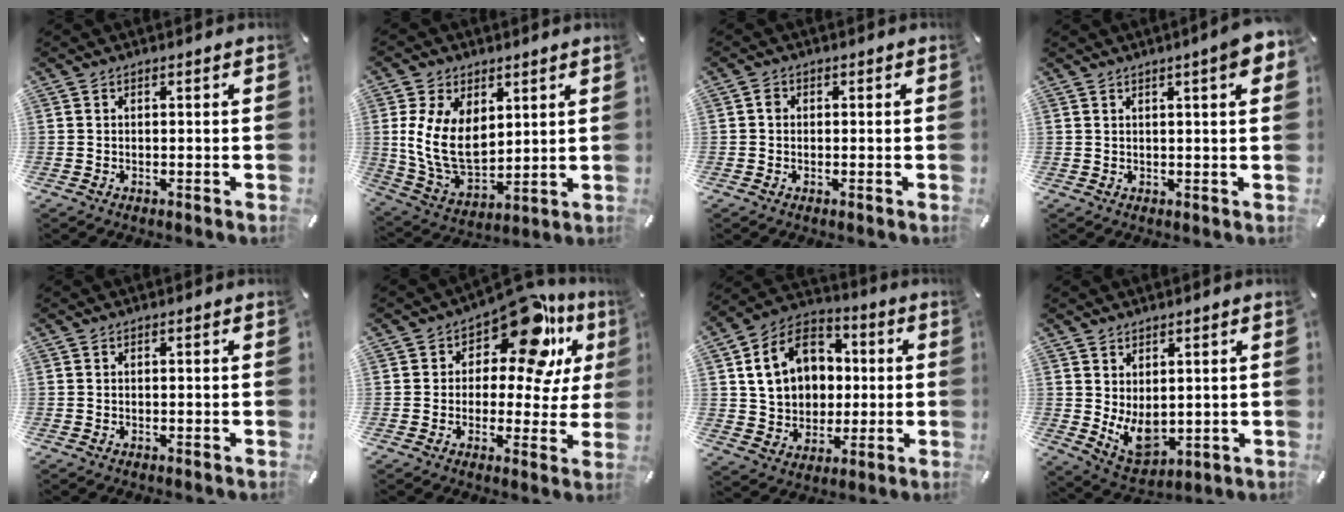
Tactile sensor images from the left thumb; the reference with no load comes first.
{"total": 13.5, "force": [3.0, 9.5, 9.2], "torque": [-0.207, -0.016, 0.056]}
{"total": 1.0, "force": [-0.1, 0.9, 0.5], "torque": [-0.008, 0.006, -0.004]}
{"total": 6.0, "force": [2.7, 0.8, 5.3], "torque": [-0.079, -0.006, 0.040]}
{"total": 0.0}
{"total": 15.4, "force": [9.2, 7.4, 9.9], "torque": [-0.139, -0.064, 0.154]}
{"total": 15.2, "force": [2.7, 12.9, 7.4], "torque": [-0.150, 0.008, 0.056]}
{"total": 7.5, "force": [0.9, 5.4, 5.1], "torque": [-0.084, -0.016, 0.023]}